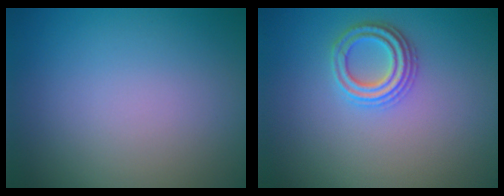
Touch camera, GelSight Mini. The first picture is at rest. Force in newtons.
{"total": 2.7, "press": 2.6, "slide": 0.8}